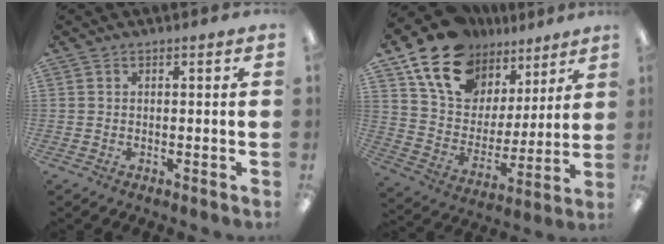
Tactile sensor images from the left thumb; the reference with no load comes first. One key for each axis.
{"total": 17.8, "fx": 12.7, "fy": 11.0, "fz": 6.0, "tx": -0.130, "ty": -0.066, "tz": 0.239}